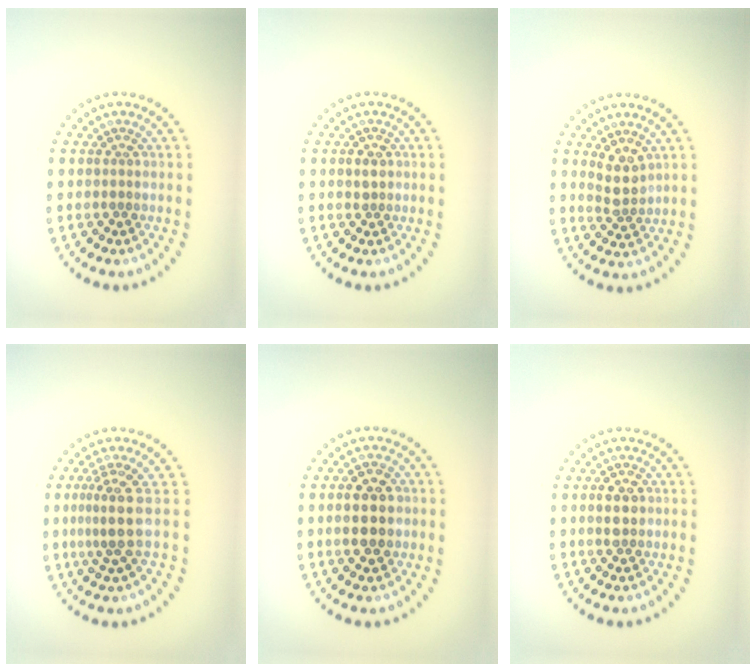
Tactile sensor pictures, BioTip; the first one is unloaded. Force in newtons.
{"total": 0.8, "press": 0.8, "slide": 0.2}
{"total": 2.5, "press": 2.2, "slide": 1.1}
{"total": 3.0, "press": 2.1, "slide": 2.1}
{"total": 4.9, "press": 4.9, "slide": 0.3}
{"total": 2.1, "press": 2.0, "slide": 0.2}